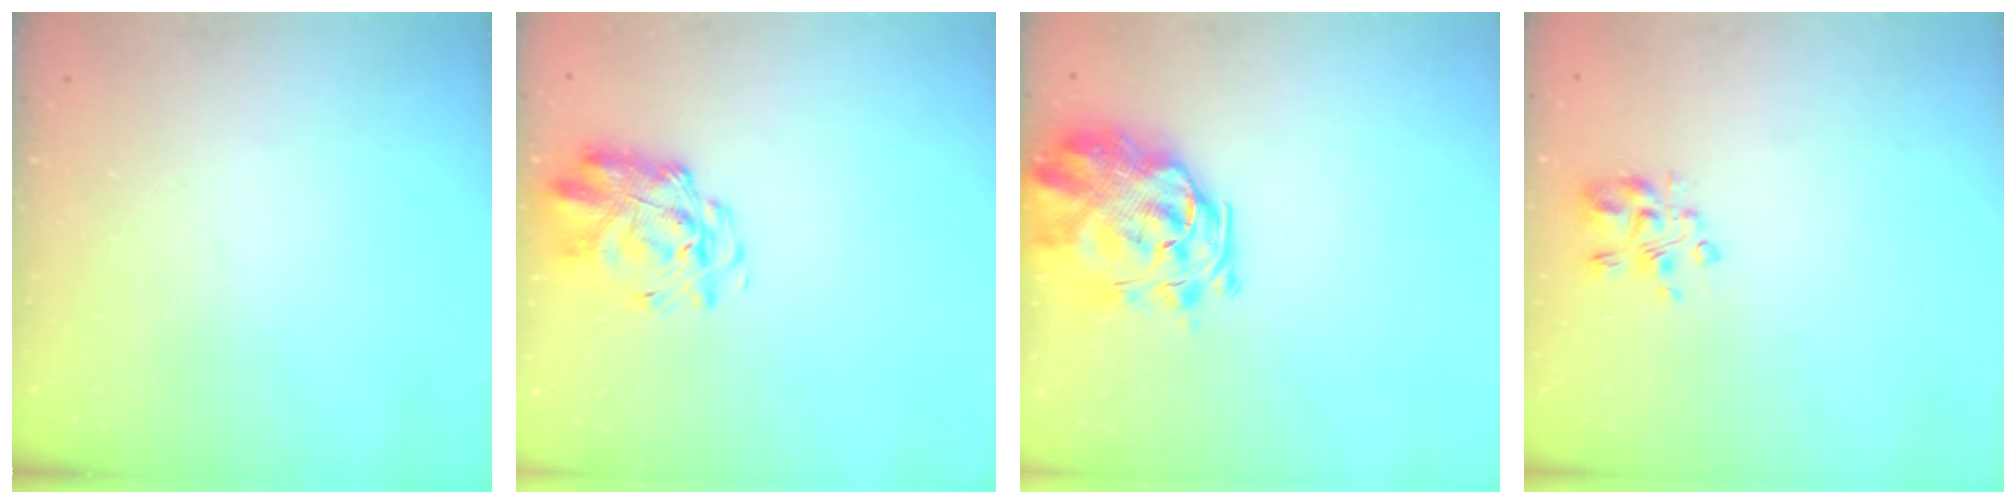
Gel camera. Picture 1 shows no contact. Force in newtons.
{"total": 2.9, "press": 2.8, "slide": 0.7}
{"total": 3.5, "press": 3.2, "slide": 1.5}
{"total": 4.9, "press": 4.8, "slide": 1.0}